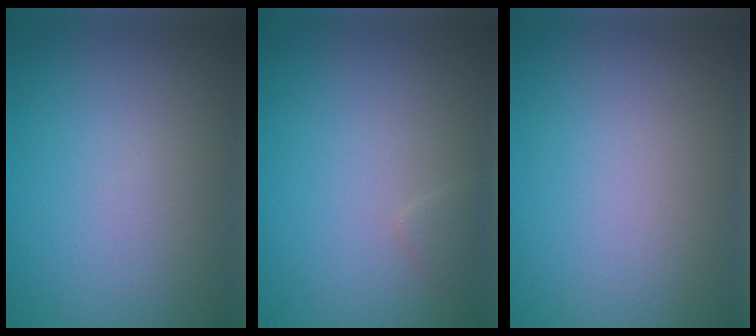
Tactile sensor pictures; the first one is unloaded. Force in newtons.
{"total": 0.8, "press": 0.7, "slide": 0.1}
{"total": 0.0}